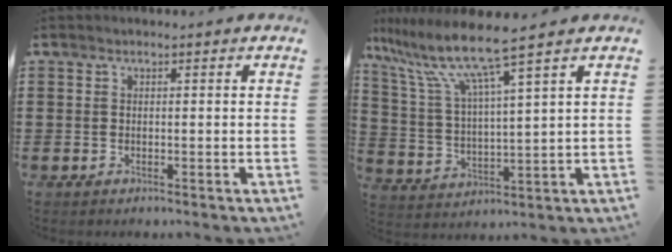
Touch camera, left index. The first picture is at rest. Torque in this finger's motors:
{"motor_torque": [0.71, -0.27, 0.46, 0.21]}